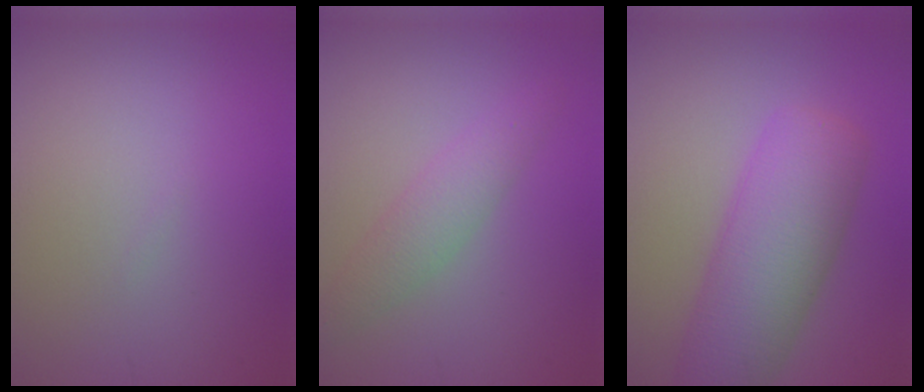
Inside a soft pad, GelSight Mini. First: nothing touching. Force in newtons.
{"total": 2.8, "press": 2.8, "slide": 0.1}
{"total": 8.6, "press": 8.6, "slide": 0.2}